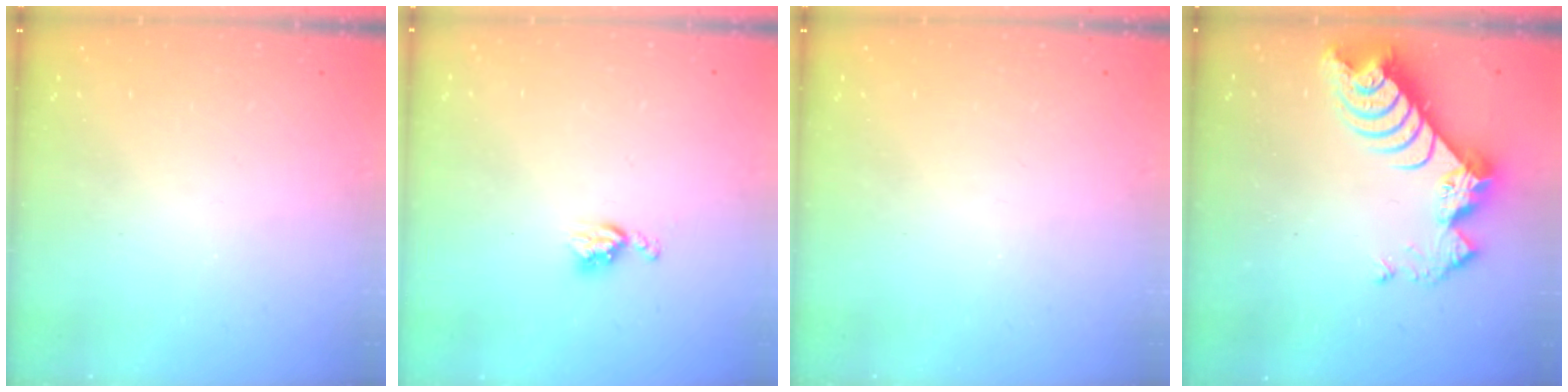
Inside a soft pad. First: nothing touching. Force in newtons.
{"total": 5.1, "press": 5.1, "slide": 0.7}
{"total": 0.0}
{"total": 9.9, "press": 9.9, "slide": 0.8}